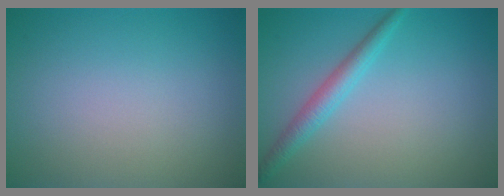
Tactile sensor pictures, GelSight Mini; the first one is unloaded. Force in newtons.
{"total": 2.3, "press": 2.3, "slide": 0.2}